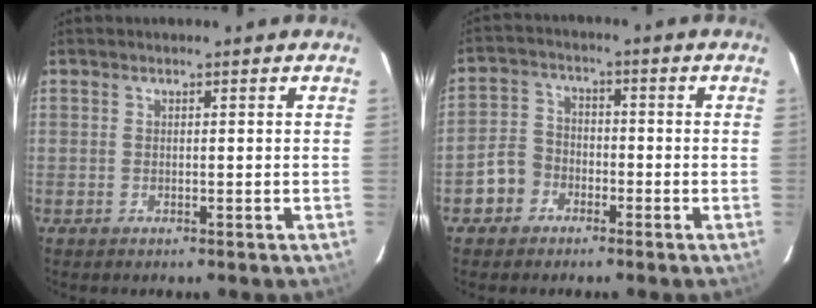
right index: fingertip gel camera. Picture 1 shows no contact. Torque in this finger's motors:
{"motor_torque": [0.63, -0.41, -0.01, 0.00]}